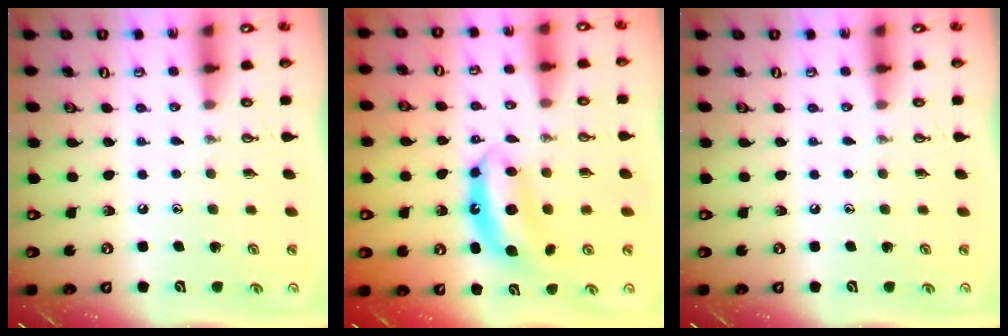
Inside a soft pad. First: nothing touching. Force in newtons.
{"total": 7.3, "press": 7.3, "slide": 0.3}
{"total": 0.0}